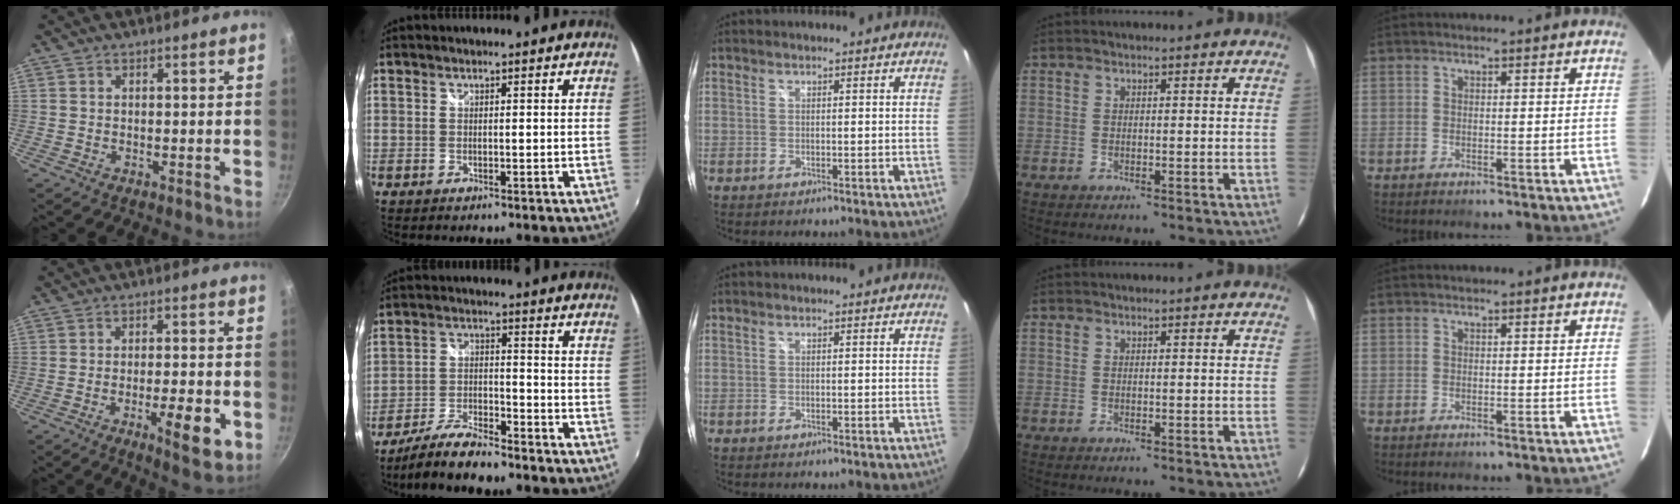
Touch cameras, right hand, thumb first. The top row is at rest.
{"thumb": {"total": 8.8, "force": [-3.0, 2.4, 7.9], "torque": [-0.105, 0.007, -0.040]}, "index": {"total": 9.9, "force": [-8.4, 2.0, 4.9], "torque": [-0.114, -0.007, -0.152]}}